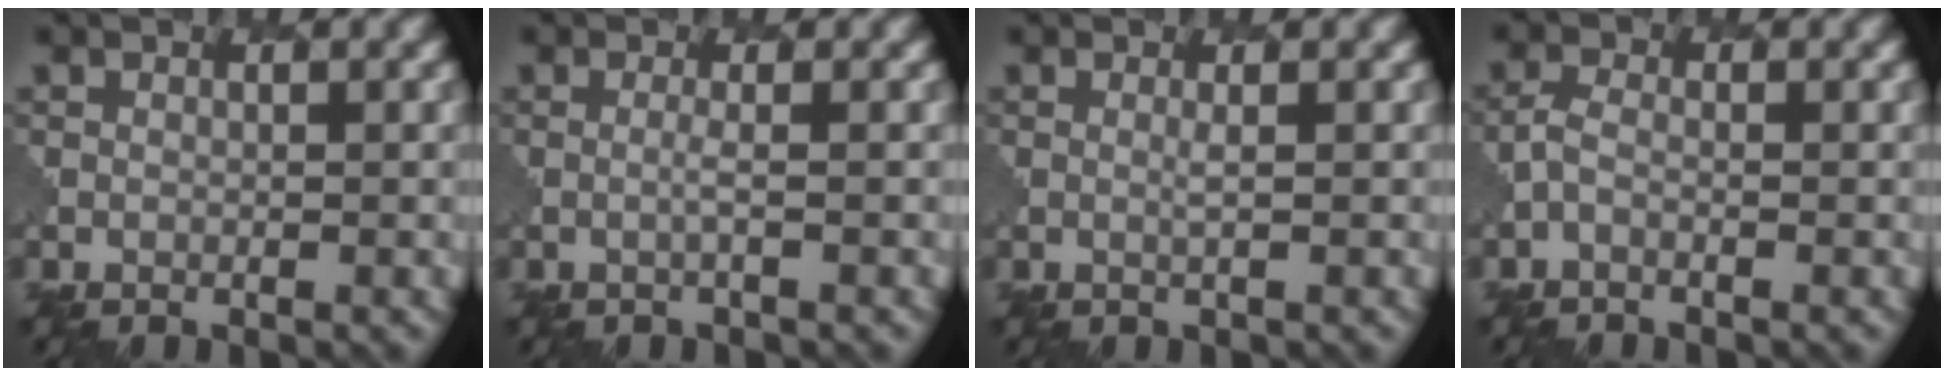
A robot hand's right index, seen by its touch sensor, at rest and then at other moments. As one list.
[{"total": 0.9, "force": [0.1, 0.0, 0.9], "torque": [-0.011, 0.003, -0.006]}, {"total": 0.8, "force": [0.4, 0.1, 0.7], "torque": [-0.010, -0.001, 0.003]}, {"total": 1.0, "force": [-0.7, 0.4, 0.6], "torque": [-0.019, -0.001, -0.021]}]